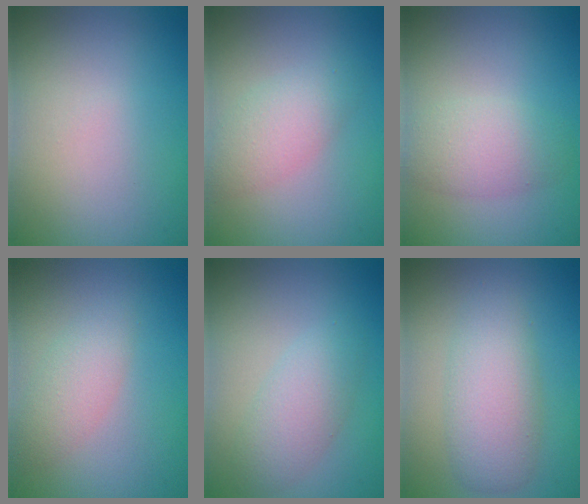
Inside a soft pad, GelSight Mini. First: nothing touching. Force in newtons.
{"total": 3.0, "press": 3.0, "slide": 0.1}
{"total": 3.2, "press": 3.2, "slide": 0.1}
{"total": 2.3, "press": 2.3, "slide": 0.1}
{"total": 3.0, "press": 3.0, "slide": 0.2}
{"total": 4.6, "press": 4.6, "slide": 0.1}